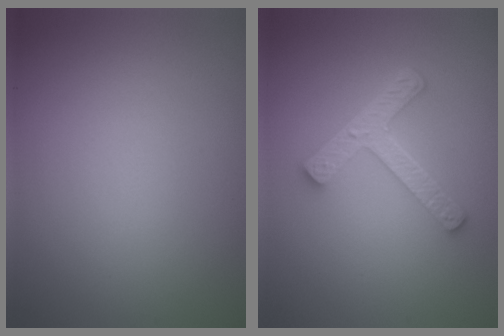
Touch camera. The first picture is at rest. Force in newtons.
{"total": 4.2, "press": 3.1, "slide": 2.8}